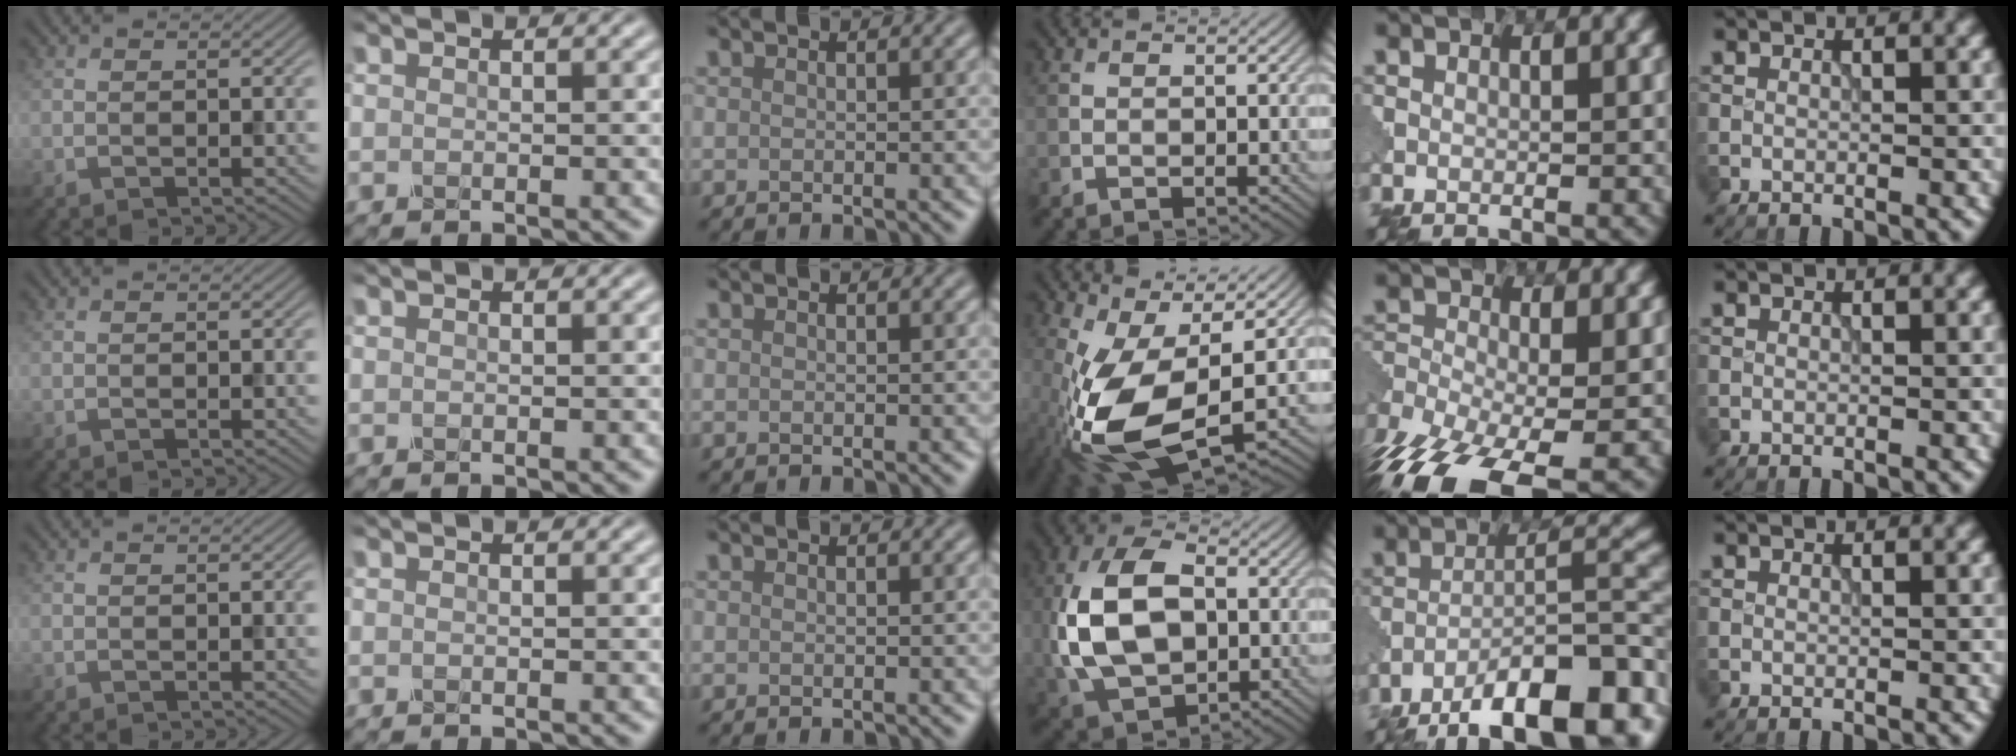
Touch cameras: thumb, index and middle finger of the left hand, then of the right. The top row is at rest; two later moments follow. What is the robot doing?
{"motion": "wrap", "object": "tissue paper"}